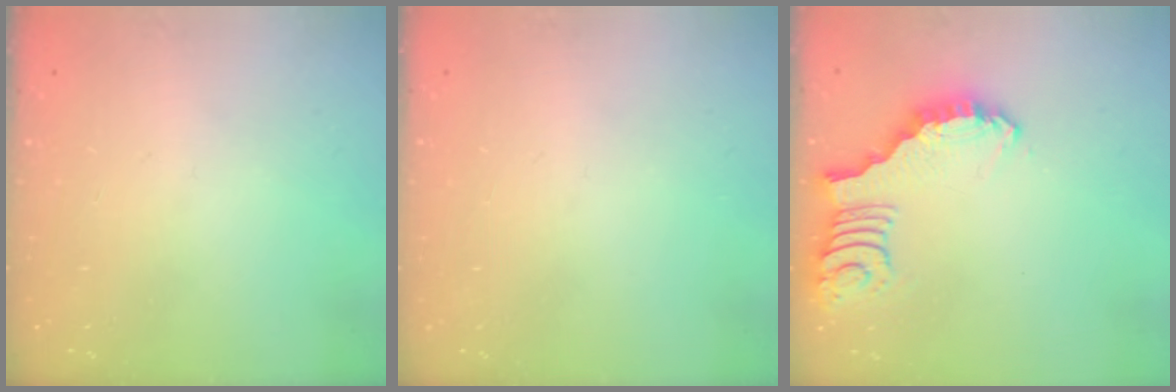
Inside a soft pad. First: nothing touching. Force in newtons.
{"total": 0.0}
{"total": 2.9, "press": 2.9, "slide": 0.1}